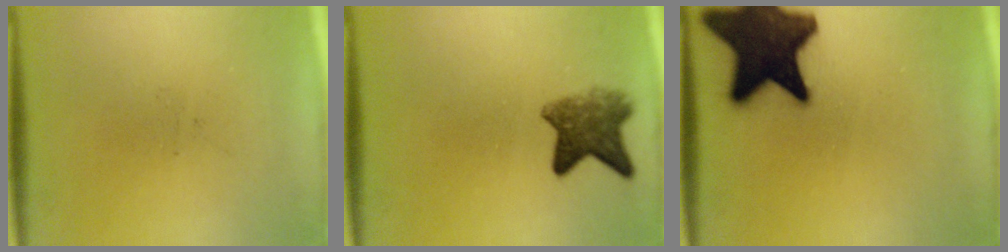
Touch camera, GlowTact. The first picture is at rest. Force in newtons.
{"total": 5.7}
{"total": 18.4}